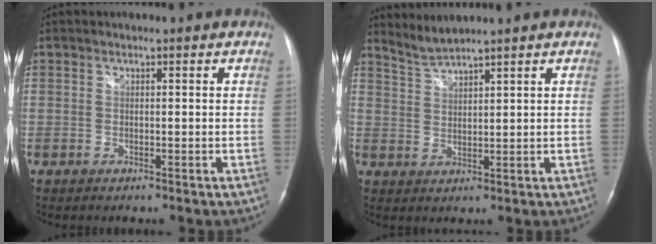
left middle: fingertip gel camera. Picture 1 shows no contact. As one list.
[{"total": 3.2, "force": [3.1, -1.0, 0.1], "torque": [-0.011, -0.001, 0.070]}]